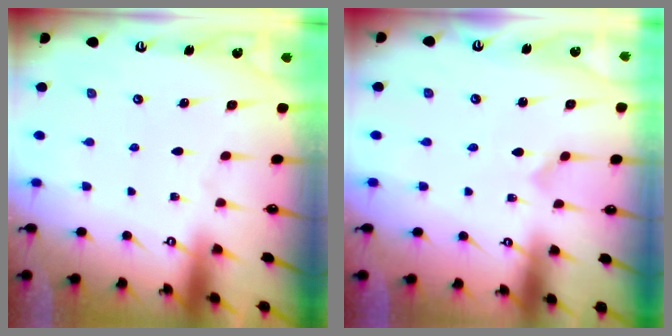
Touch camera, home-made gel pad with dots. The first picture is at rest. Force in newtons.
{"total": 0.0}